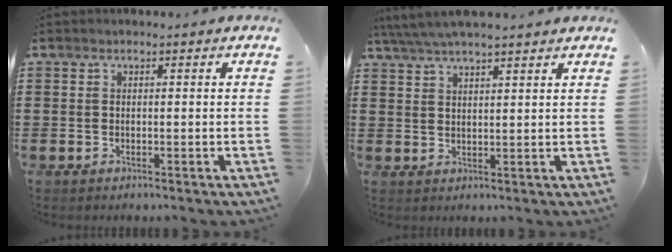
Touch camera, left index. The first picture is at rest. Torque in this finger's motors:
{"motor_torque": [2.14, 0.00, 0.33, 0.21]}